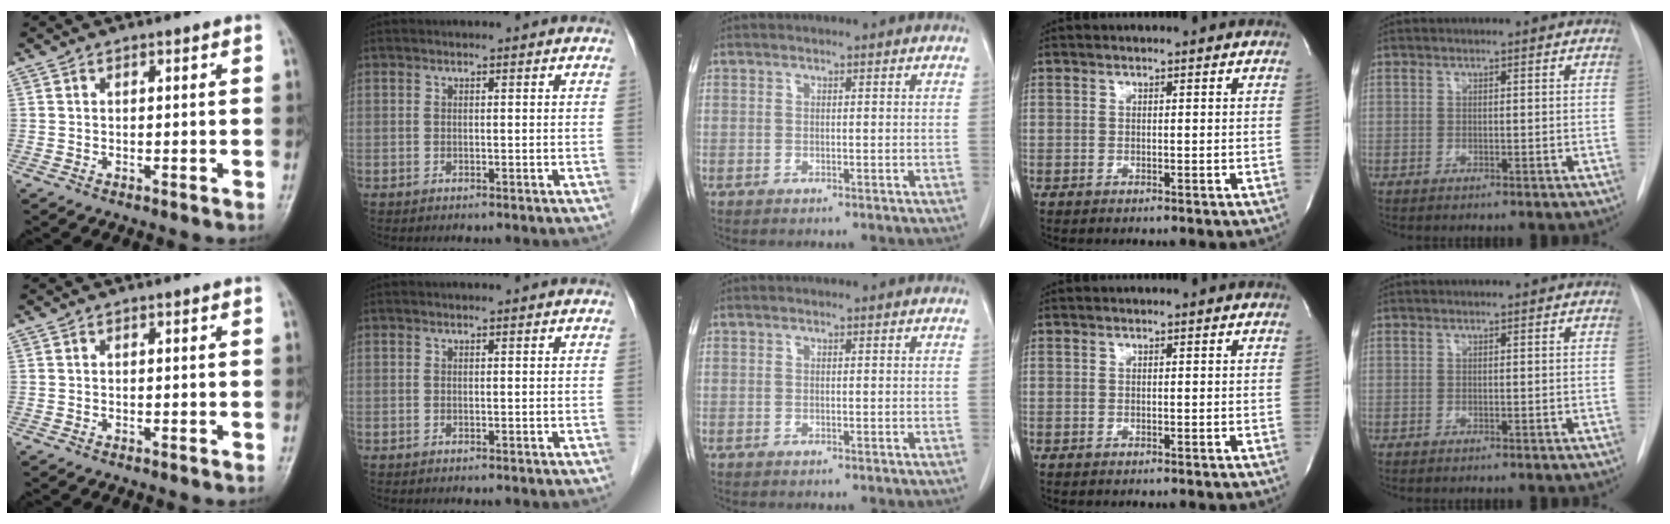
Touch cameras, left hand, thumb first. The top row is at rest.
{}